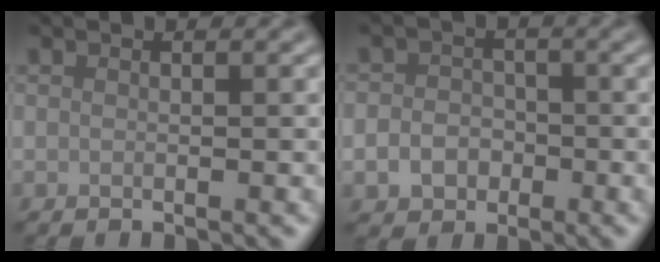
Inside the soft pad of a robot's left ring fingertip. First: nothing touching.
{"total": 3.2, "force": [-1.1, 2.7, 1.3], "torque": [-0.002, -0.003, -0.026]}